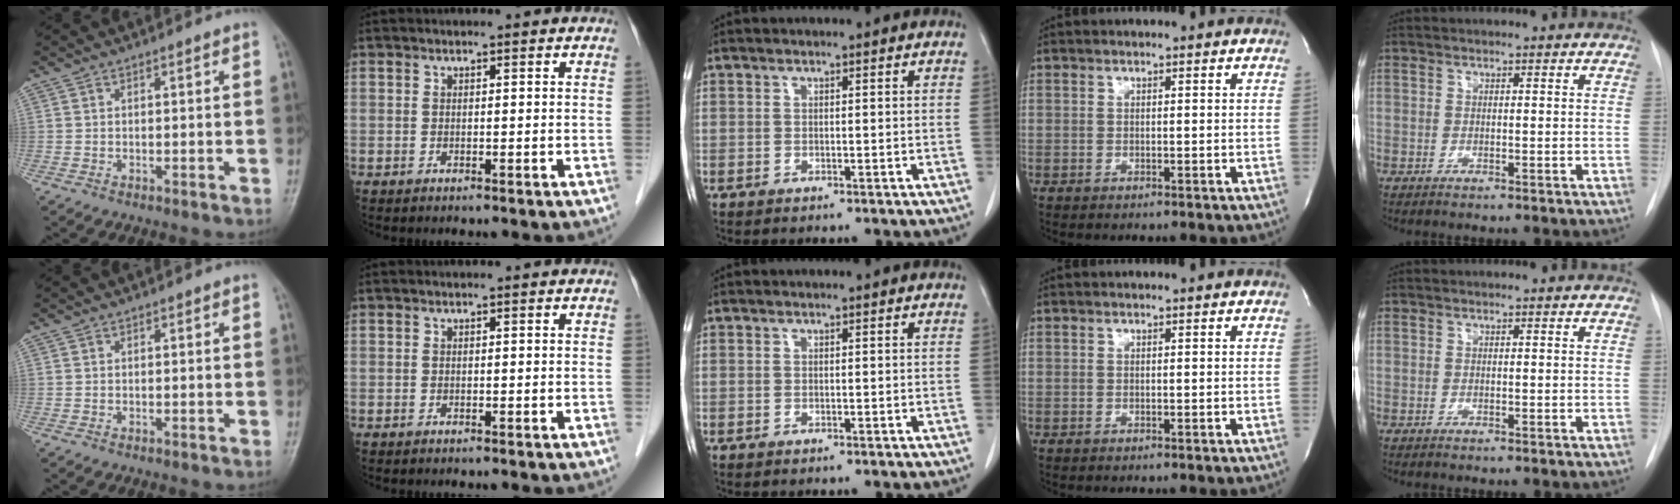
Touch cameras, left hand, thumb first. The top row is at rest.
{}